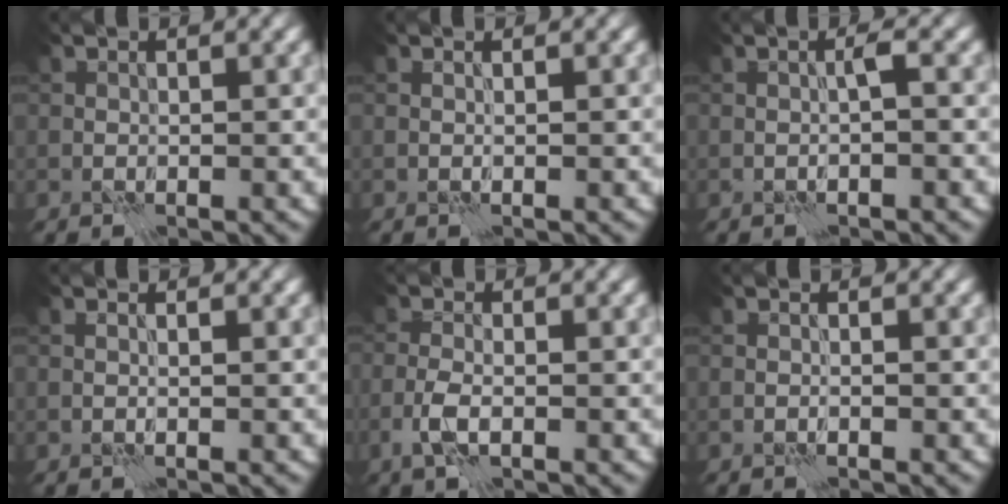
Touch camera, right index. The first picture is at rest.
{"total": 0.7, "force": [0.4, -0.5, 0.0], "torque": [0.002, 0.001, 0.008]}
{"total": 1.2, "force": [0.4, -0.7, 0.9], "torque": [-0.013, 0.006, 0.007]}
{"total": 0.0}
{"total": 2.2, "force": [-1.1, 0.6, 1.8], "torque": [-0.044, 0.000, -0.028]}
{"total": 0.6, "force": [-0.4, -0.3, 0.1], "torque": [-0.002, 0.005, -0.012]}